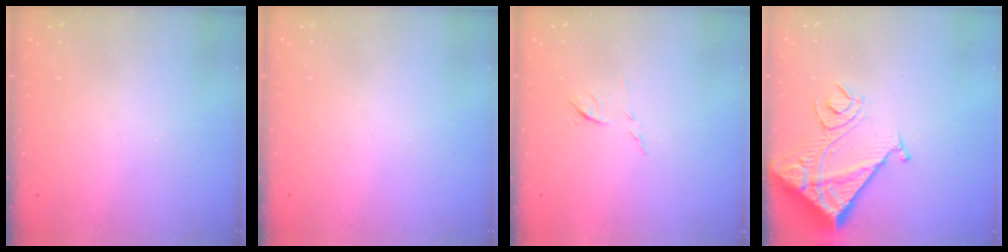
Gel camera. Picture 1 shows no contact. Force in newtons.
{"total": 0.0}
{"total": 6.7, "press": 6.7, "slide": 0.3}
{"total": 13.7, "press": 13.6, "slide": 1.6}